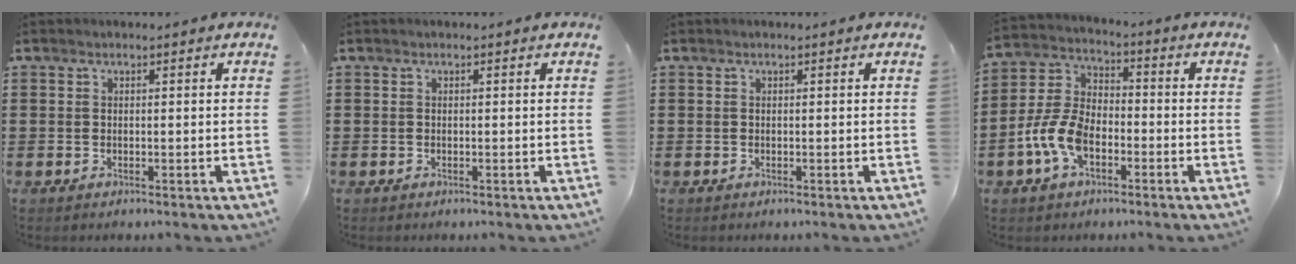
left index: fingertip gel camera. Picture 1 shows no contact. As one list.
[{"total": 0.0}, {"total": 0.0}, {"total": 8.3, "force": [-3.6, 4.9, 5.8], "torque": [-0.162, -0.002, -0.077]}]